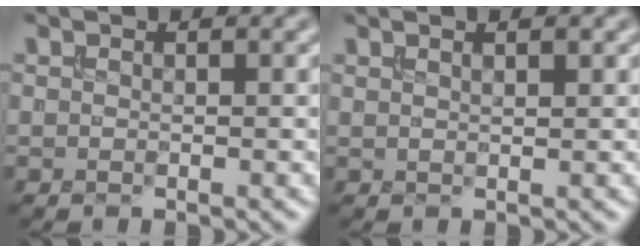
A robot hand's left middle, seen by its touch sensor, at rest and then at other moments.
{"total": 1.6, "force": [1.1, 0.4, 1.1], "torque": [-0.010, 0.001, 0.012]}